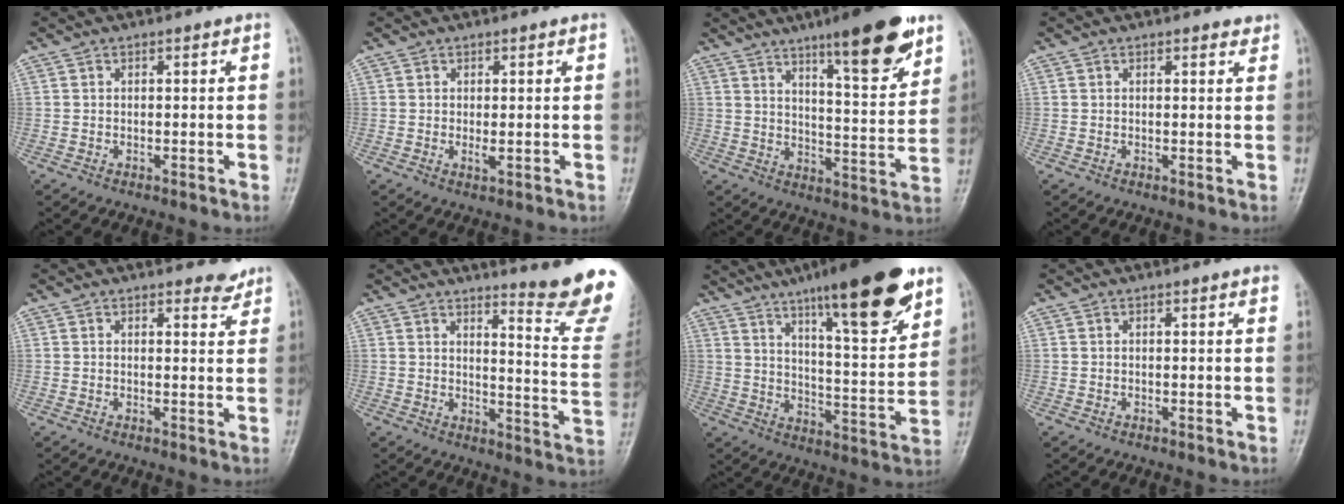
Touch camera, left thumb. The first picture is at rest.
{"total": 1.3, "force": [0.1, 0.4, 1.2], "torque": [-0.023, -0.005, 0.004]}
{"total": 16.0, "force": [10.1, 3.3, 12.0], "torque": [-0.151, -0.059, 0.154]}
{"total": 1.6, "force": [1.3, 0.6, 0.7], "torque": [-0.003, -0.005, 0.014]}
{"total": 2.5, "force": [2.3, 0.9, 0.5], "torque": [0.005, -0.021, 0.022]}
{"total": 15.0, "force": [12.9, 0.0, 7.6], "torque": [-0.079, -0.155, 0.152]}
{"total": 22.3, "force": [13.9, 4.6, 16.8], "torque": [-0.227, -0.059, 0.215]}
{"total": 1.6, "force": [1.3, 0.0, 1.0], "torque": [-0.010, 0.002, 0.009]}